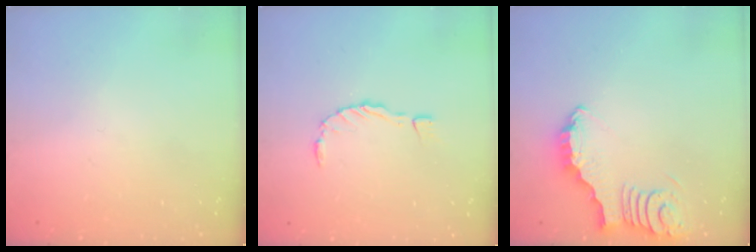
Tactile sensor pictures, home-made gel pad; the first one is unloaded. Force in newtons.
{"total": 0.0}
{"total": 3.8, "press": 3.8, "slide": 0.3}